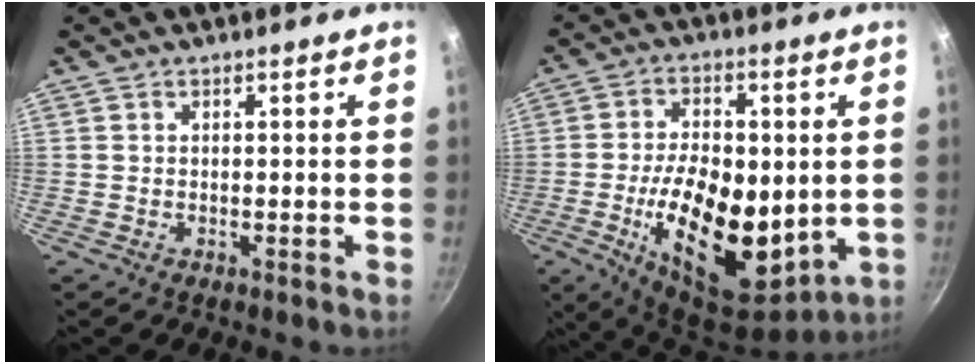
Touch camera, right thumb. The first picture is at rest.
{"total": 20.8, "force": [-2.1, 11.5, 17.2], "torque": [-0.262, -0.013, -0.023]}